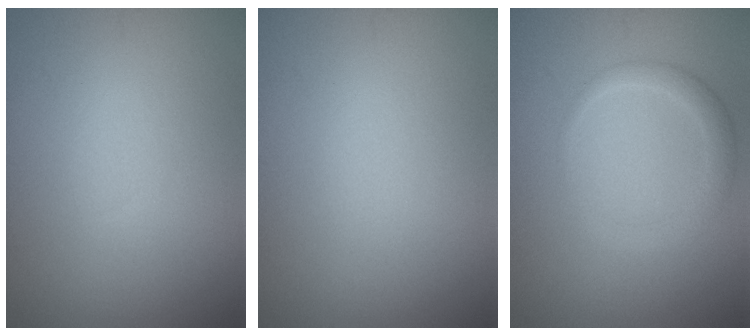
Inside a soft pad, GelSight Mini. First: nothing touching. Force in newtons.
{"total": 0.0}
{"total": 2.0, "press": 2.0, "slide": 0.2}